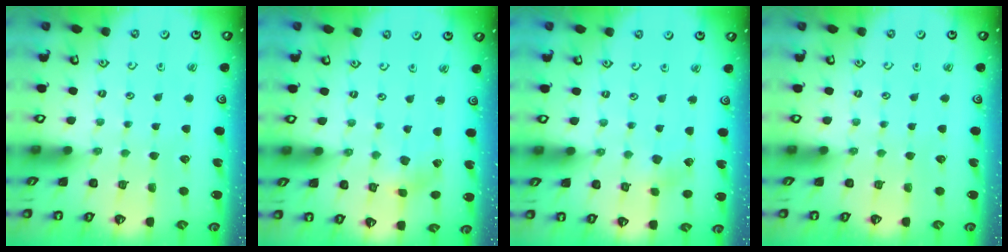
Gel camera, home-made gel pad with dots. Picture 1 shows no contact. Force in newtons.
{"total": 0.8, "press": 0.8, "slide": 0.2}
{"total": 2.4, "press": 2.2, "slide": 0.9}
{"total": 0.0}